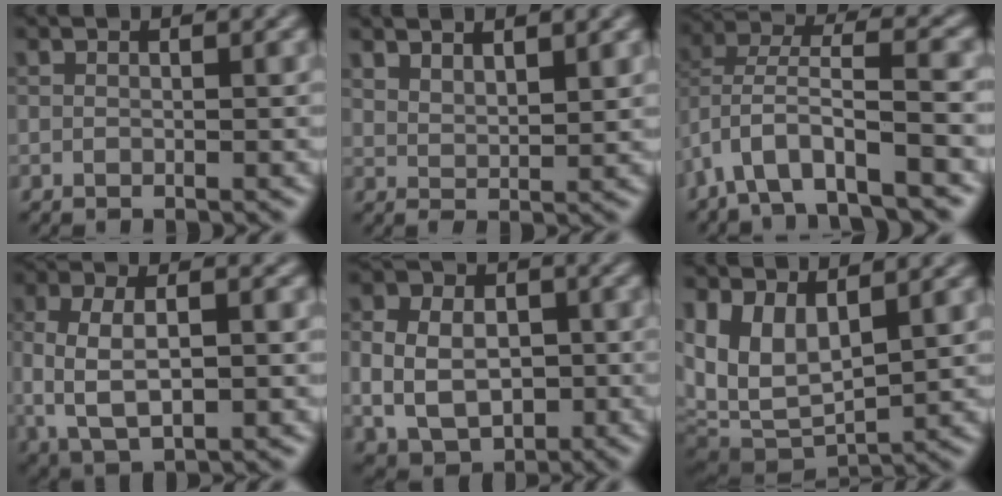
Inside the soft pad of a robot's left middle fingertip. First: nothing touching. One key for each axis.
{"total": 2.2, "fx": 1.9, "fy": 0.6, "fz": 1.0, "tx": -0.016, "ty": -0.002, "tz": 0.037}
{"total": 6.6, "fx": -3.6, "fy": 2.0, "fz": 5.2, "tx": -0.091, "ty": 0.008, "tz": -0.070}
{"total": 6.6, "fx": -0.4, "fy": 3.2, "fz": 5.7, "tx": -0.109, "ty": -0.003, "tz": -0.005}
{"total": 9.0, "fx": 0.0, "fy": 7.4, "fz": 5.2, "tx": -0.082, "ty": 0.009, "tz": -0.015}
{"total": 7.5, "fx": 1.1, "fy": 4.5, "fz": 5.9, "tx": -0.129, "ty": -0.007, "tz": 0.022}